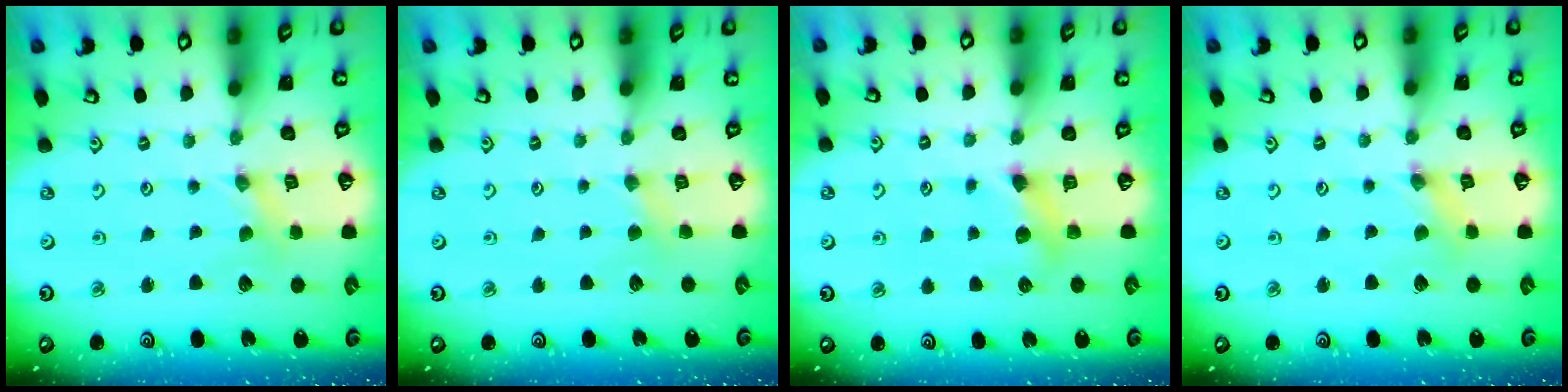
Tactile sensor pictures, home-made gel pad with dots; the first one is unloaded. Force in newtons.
{"total": 2.3, "press": 2.3, "slide": 0.4}
{"total": 6.5, "press": 6.5, "slide": 0.6}
{"total": 1.2, "press": 1.1, "slide": 0.2}